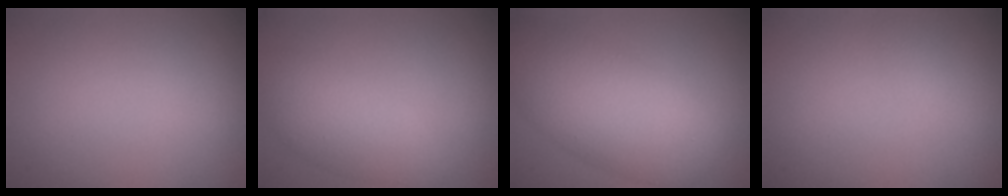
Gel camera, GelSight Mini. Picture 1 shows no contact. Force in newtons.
{"total": 3.9, "press": 3.9, "slide": 0.2}
{"total": 7.5, "press": 7.5, "slide": 0.3}
{"total": 0.6, "press": 0.6, "slide": 0.0}